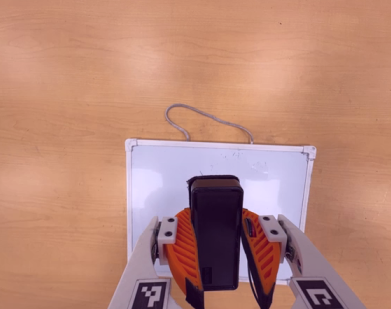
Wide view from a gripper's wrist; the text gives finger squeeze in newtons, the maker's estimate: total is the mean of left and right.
{"total": 9.6, "left": 7.9, "right": 11.2}